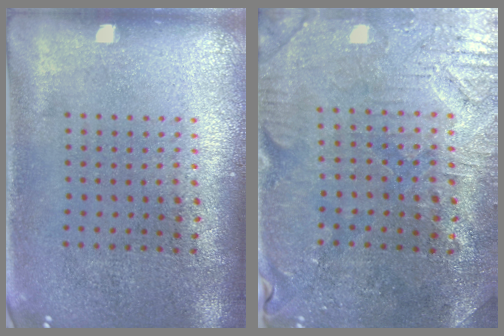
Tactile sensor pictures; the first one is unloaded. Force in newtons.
{"total": 1.2, "press": 1.1, "slide": 0.4}